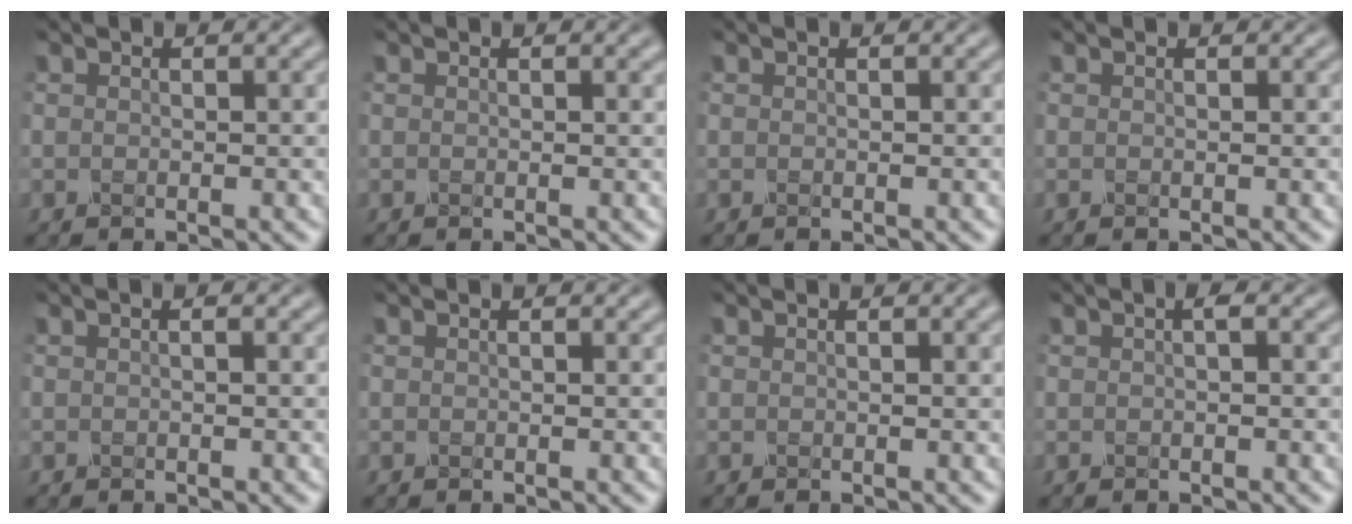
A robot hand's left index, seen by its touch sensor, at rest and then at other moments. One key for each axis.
{"total": 0.9, "fx": 0.5, "fy": 0.3, "fz": 0.7, "tx": -0.006, "ty": 0.003, "tz": 0.004}
{"total": 0.0}
{"total": 0.0}
{"total": 0.7, "fx": 0.0, "fy": 0.1, "fz": 0.7, "tx": -0.015, "ty": 0.003, "tz": -0.002}
{"total": 0.0}
{"total": 1.3, "fx": 0.4, "fy": 0.4, "fz": 1.2, "tx": -0.014, "ty": 0.004, "tz": 0.006}
{"total": 0.8, "fx": 0.0, "fy": 0.2, "fz": 0.8, "tx": -0.016, "ty": 0.004, "tz": -0.001}